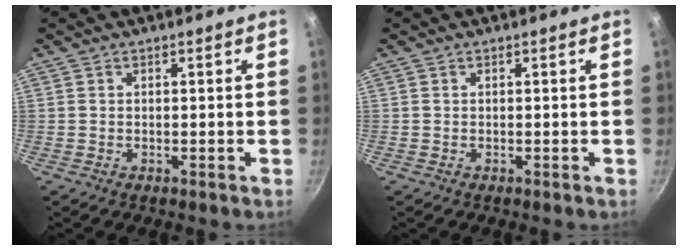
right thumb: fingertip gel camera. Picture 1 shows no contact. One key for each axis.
{"total": 0.0}